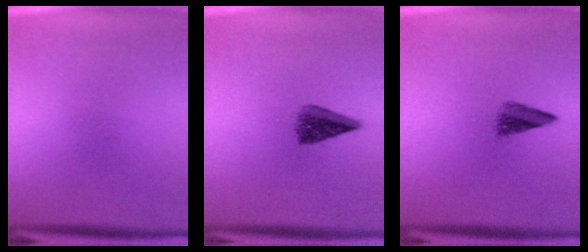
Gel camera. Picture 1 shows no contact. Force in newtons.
{"total": 4.5}
{"total": 2.9}